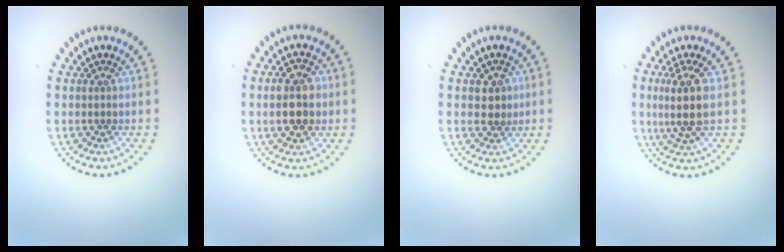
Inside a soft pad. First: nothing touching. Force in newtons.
{"total": 4.7, "press": 4.7, "slide": 0.2}
{"total": 1.8, "press": 1.7, "slide": 0.6}
{"total": 3.4, "press": 2.8, "slide": 1.9}